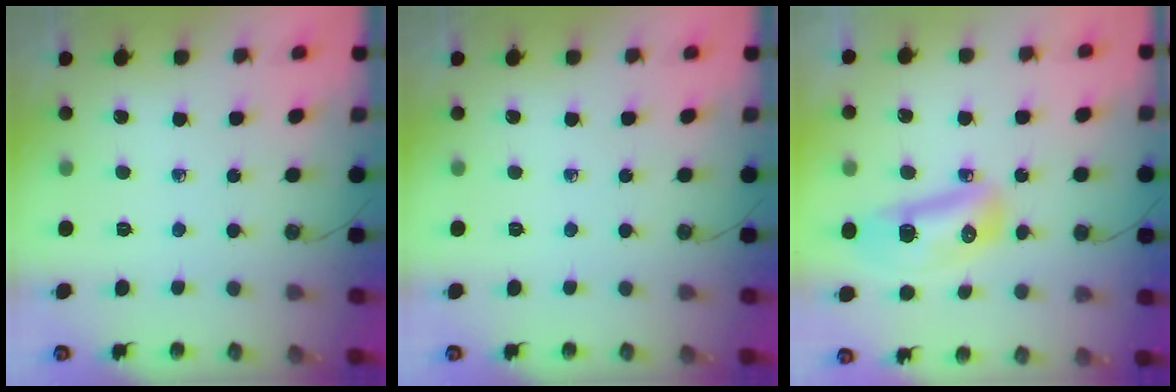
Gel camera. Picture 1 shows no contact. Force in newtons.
{"total": 0.0}
{"total": 12.4, "press": 12.3, "slide": 1.5}